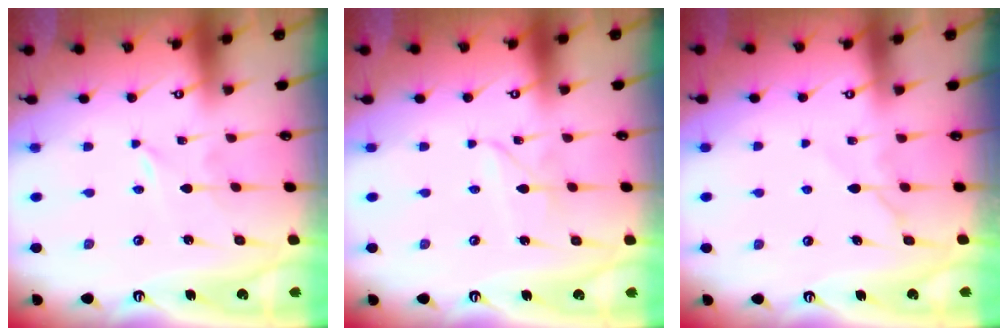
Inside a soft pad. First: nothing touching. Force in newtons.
{"total": 2.2, "press": 2.2, "slide": 0.2}
{"total": 5.3, "press": 5.2, "slide": 0.6}